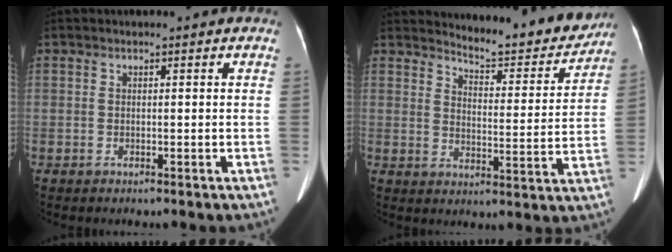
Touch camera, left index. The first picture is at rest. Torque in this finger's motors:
{"motor_torque": [-0.04, -0.22, -0.01, 0.02]}